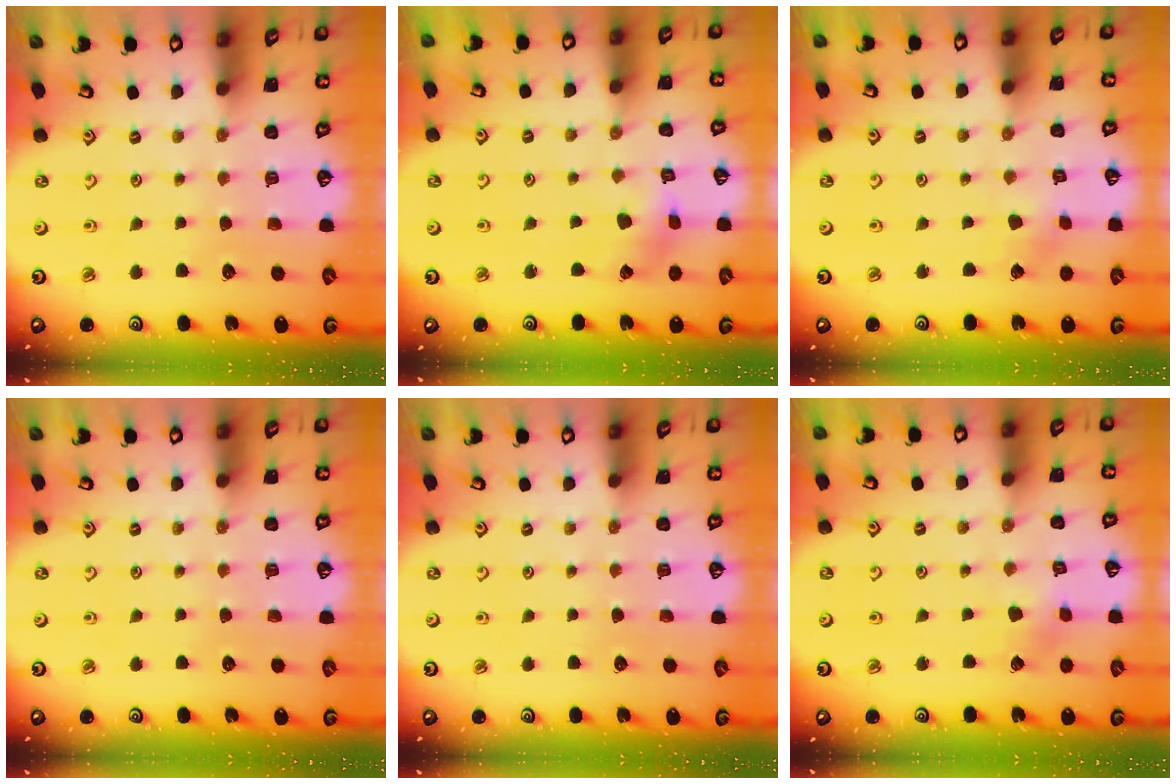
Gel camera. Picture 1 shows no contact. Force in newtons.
{"total": 3.8, "press": 3.7, "slide": 0.4}
{"total": 2.8, "press": 2.8, "slide": 0.1}
{"total": 0.0}
{"total": 0.0}
{"total": 3.3, "press": 3.3, "slide": 0.3}